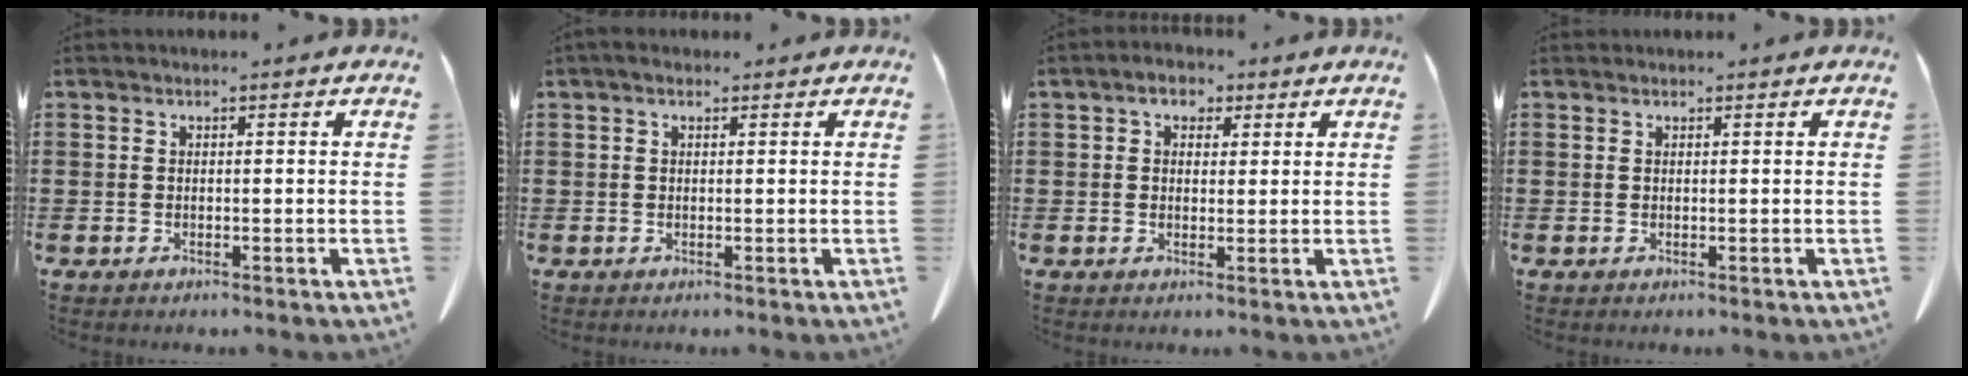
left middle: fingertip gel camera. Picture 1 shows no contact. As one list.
[{"total": 1.0, "force": [0.4, 0.5, 0.8], "torque": [-0.018, 0.005, 0.006]}, {"total": 3.1, "force": [1.9, 1.9, 1.4], "torque": [-0.039, 0.015, 0.032]}, {"total": 0.0}]